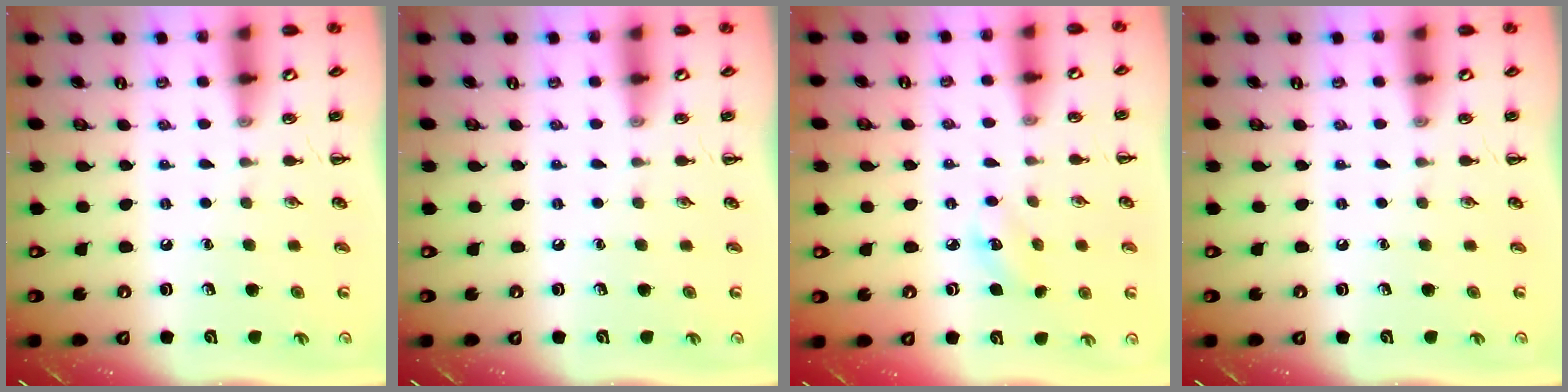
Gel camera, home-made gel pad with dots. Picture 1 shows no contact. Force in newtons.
{"total": 0.0}
{"total": 3.5, "press": 3.4, "slide": 0.8}
{"total": 0.0}